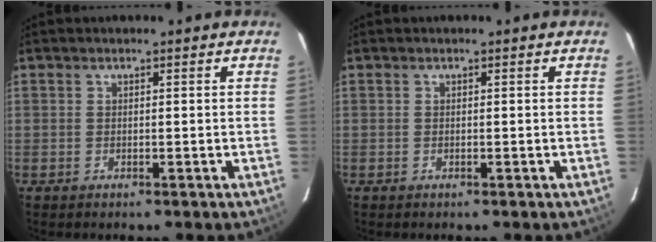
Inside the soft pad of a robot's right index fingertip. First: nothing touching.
{"total": 0.0}